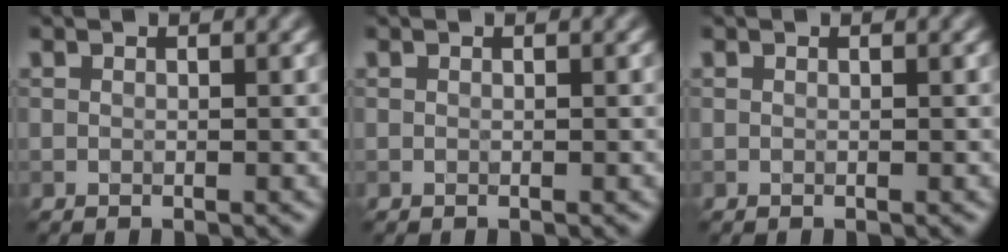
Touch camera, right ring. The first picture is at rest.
{"total": 0.0}
{"total": 0.0}